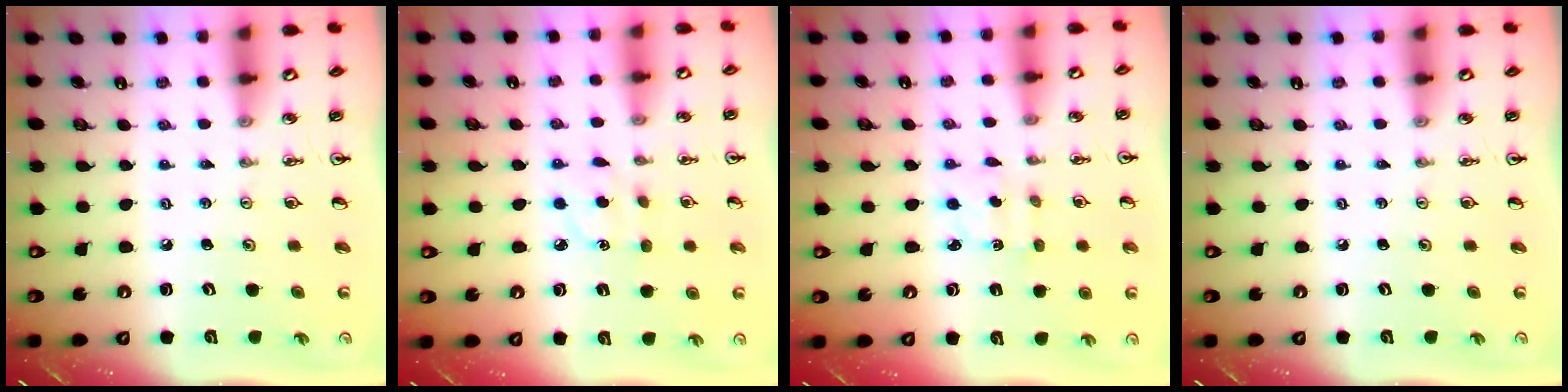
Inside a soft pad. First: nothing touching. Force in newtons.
{"total": 3.5, "press": 3.5, "slide": 0.5}
{"total": 2.4, "press": 2.4, "slide": 0.6}
{"total": 0.0}